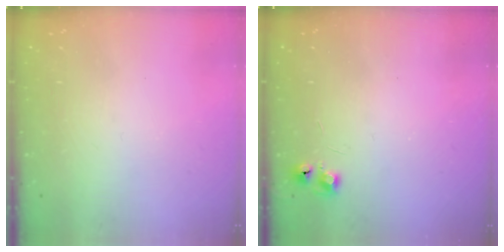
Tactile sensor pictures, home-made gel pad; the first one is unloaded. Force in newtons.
{"total": 6.2, "press": 6.1, "slide": 1.0}